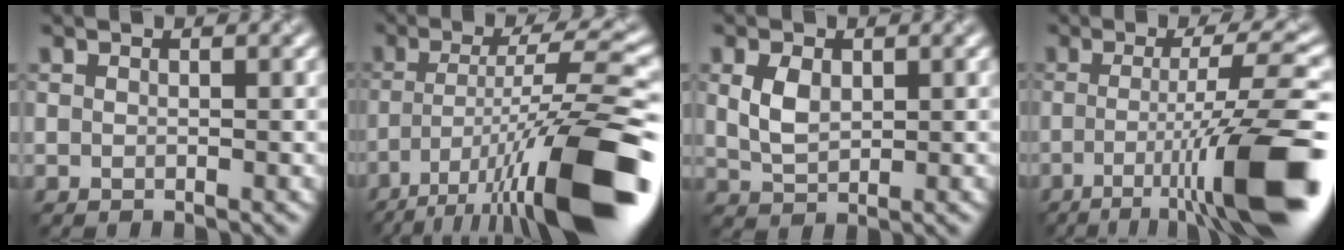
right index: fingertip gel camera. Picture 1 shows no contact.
{"total": 13.8, "force": [-7.3, 2.4, 11.5], "torque": [-0.190, 0.011, -0.107]}
{"total": 2.3, "force": [0.2, 1.6, 1.7], "torque": [-0.041, 0.007, 0.016]}
{"total": 12.1, "force": [-4.1, 2.2, 11.2], "torque": [-0.141, 0.008, -0.059]}